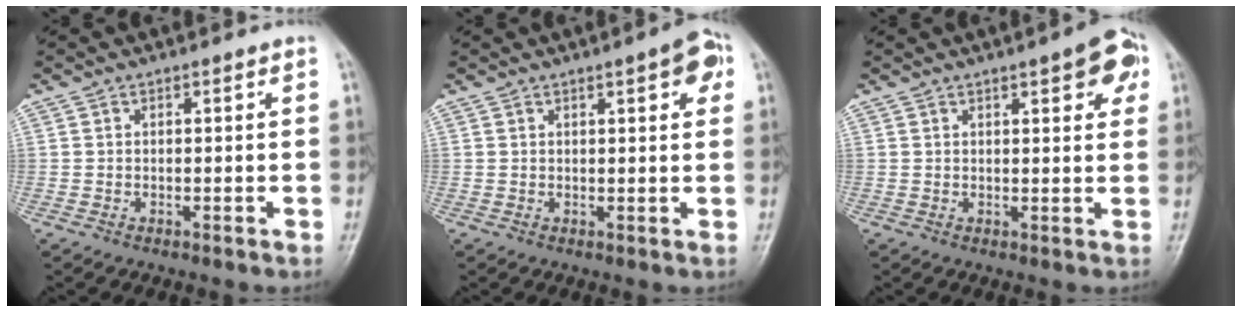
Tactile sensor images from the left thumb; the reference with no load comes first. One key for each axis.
{"total": 5.3, "fx": 2.3, "fy": 1.5, "fz": 4.6, "tx": -0.046, "ty": 0.000, "tz": 0.024}
{"total": 7.1, "fx": 3.3, "fy": 2.3, "fz": 5.9, "tx": -0.054, "ty": -0.002, "tz": 0.035}